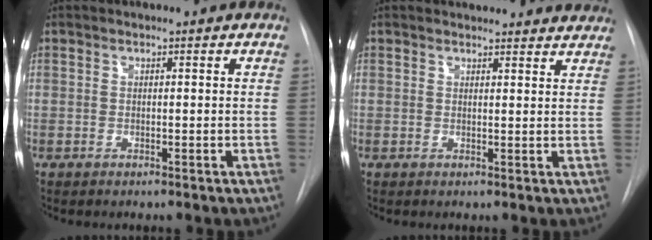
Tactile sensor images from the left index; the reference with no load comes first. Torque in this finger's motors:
{"motor_torque": [0.18, -0.12, -0.02, -0.01]}